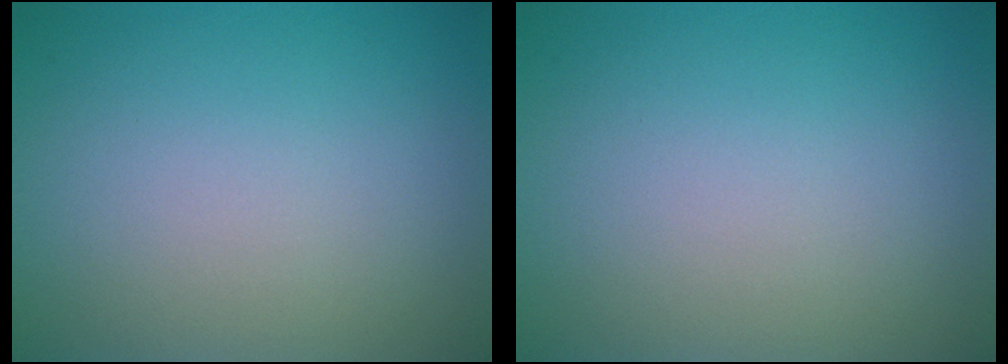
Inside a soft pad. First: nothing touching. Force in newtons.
{"total": 0.0}